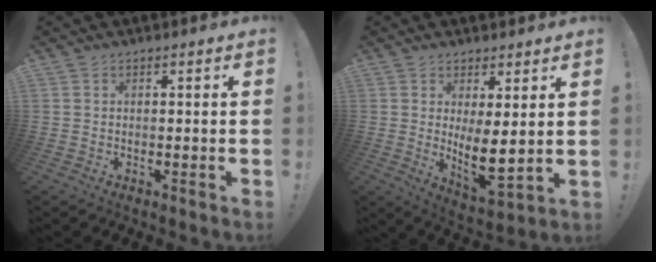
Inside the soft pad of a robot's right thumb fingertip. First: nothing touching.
{"total": 8.8, "force": [1.6, 2.8, 8.2], "torque": [-0.129, -0.035, 0.035]}